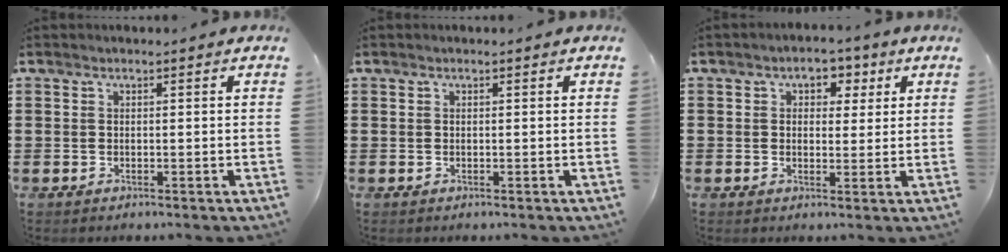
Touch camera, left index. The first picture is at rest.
{"total": 0.0}
{"total": 3.6, "force": [1.6, 3.0, 1.0], "torque": [-0.029, 0.010, 0.024]}